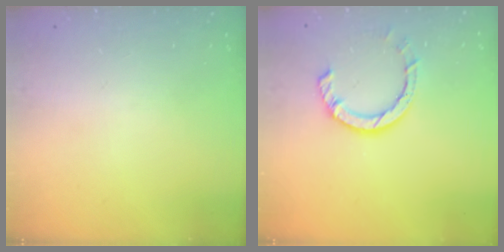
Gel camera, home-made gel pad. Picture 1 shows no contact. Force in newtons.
{"total": 7.1, "press": 7.0, "slide": 1.1}